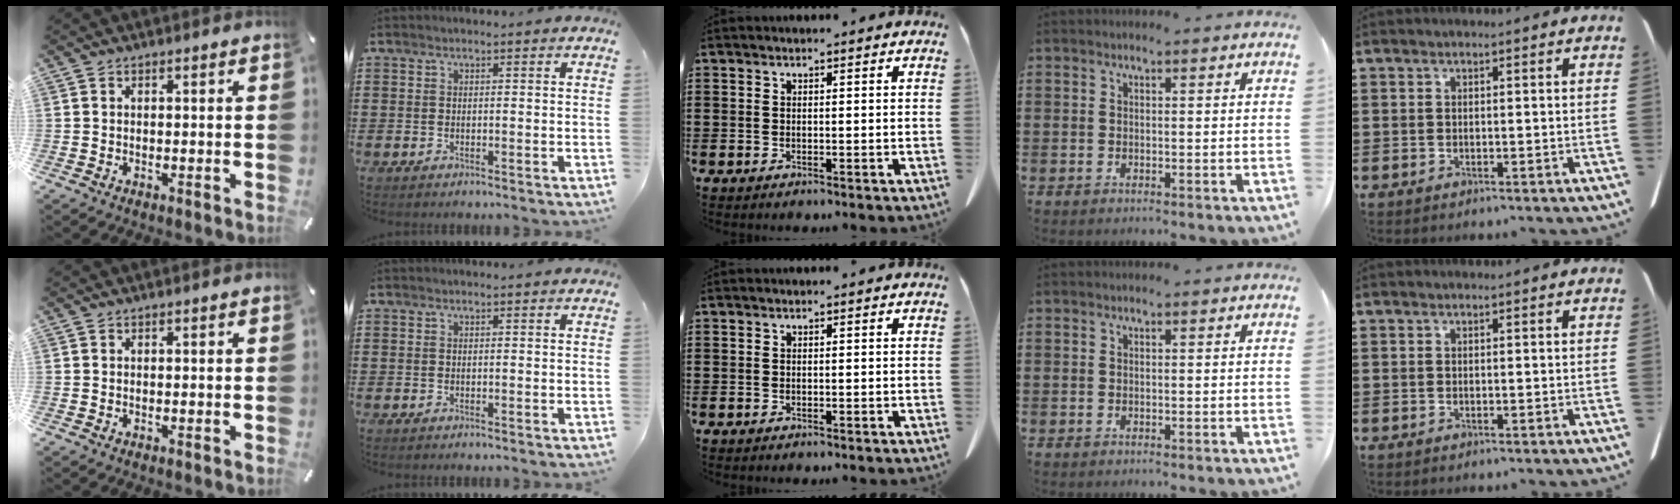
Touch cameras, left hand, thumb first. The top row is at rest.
{}